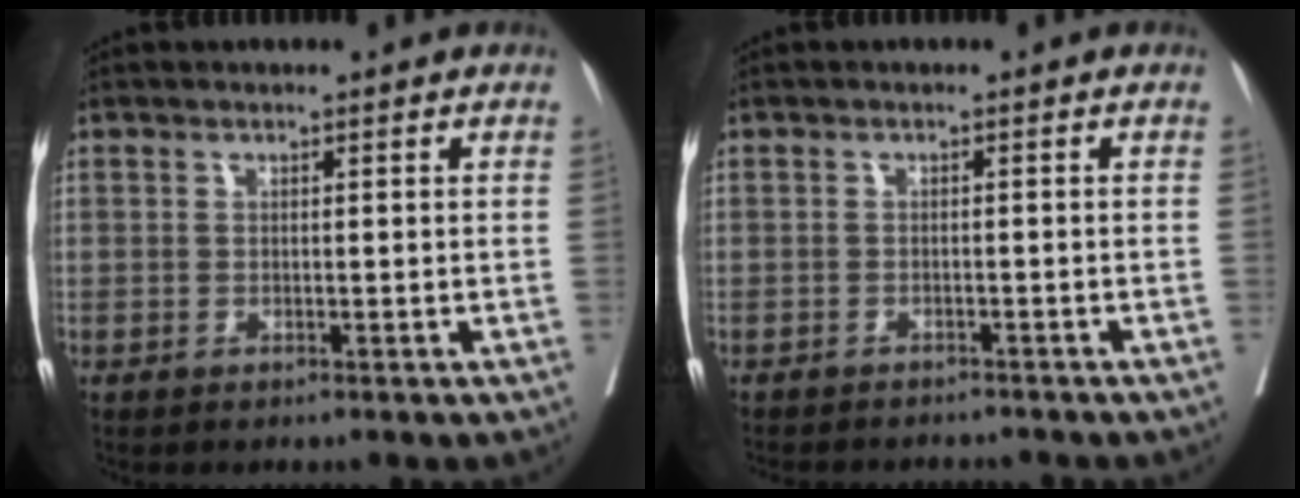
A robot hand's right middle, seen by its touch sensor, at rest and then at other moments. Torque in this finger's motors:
{"motor_torque": [0.97, -1.16, 0.07, 0.05]}